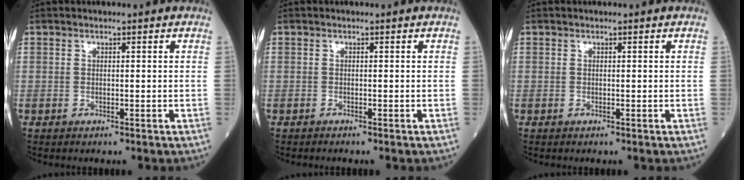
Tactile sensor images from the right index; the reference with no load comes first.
{"total": 0.6, "force": [-0.6, 0.0, 0.2], "torque": [0.001, 0.000, -0.010]}
{"total": 0.0}